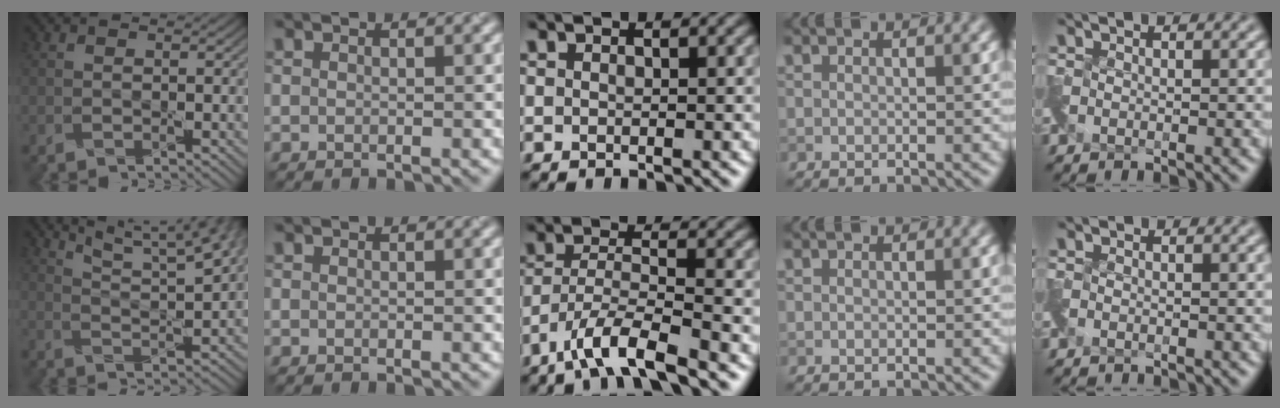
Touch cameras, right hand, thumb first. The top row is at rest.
{"thumb": {"total": 10.5, "force": [7.5, 2.0, 7.0], "torque": [-0.104, 0.011, 0.102]}, "middle": {"total": 5.9, "force": [-4.0, 1.2, 4.1], "torque": [-0.076, 0.002, -0.079]}, "little": {"total": 1.3, "force": [-1.1, -0.3, -0.6], "torque": [0.010, -0.015, -0.025]}}